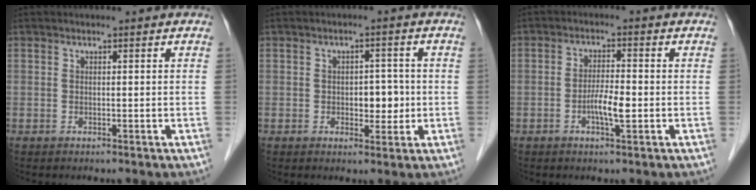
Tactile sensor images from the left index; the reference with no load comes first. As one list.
[{"total": 3.6, "force": [-0.4, 2.2, 2.9], "torque": [-0.034, 0.005, -0.001]}, {"total": 3.9, "force": [-1.1, 0.6, 3.7], "torque": [-0.070, -0.001, -0.021]}]